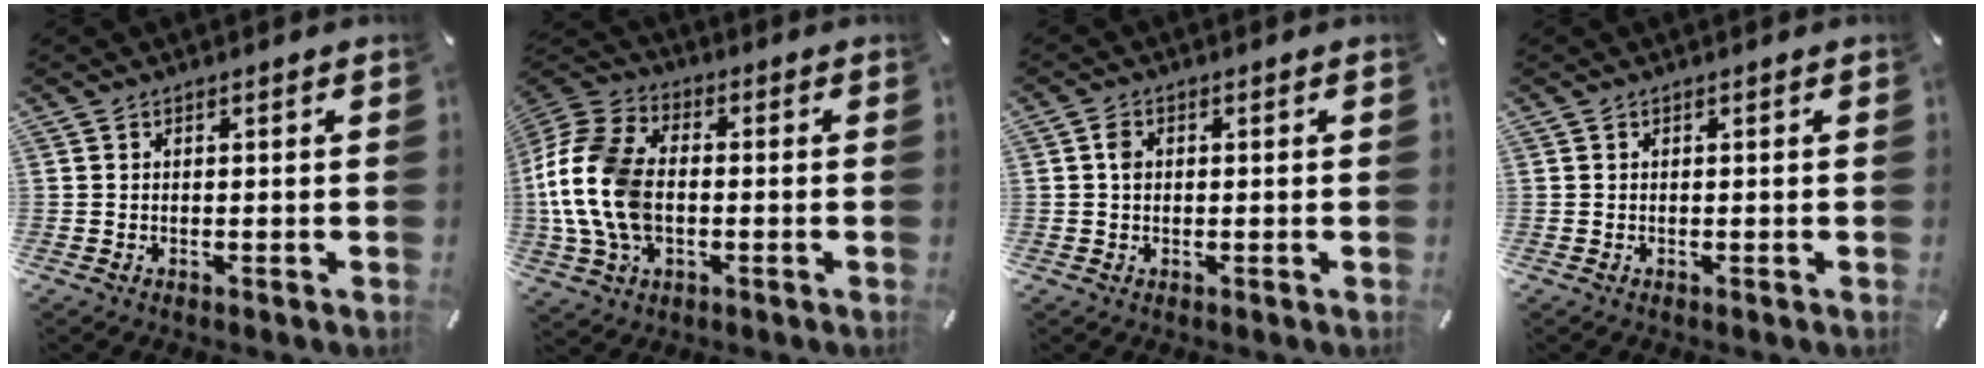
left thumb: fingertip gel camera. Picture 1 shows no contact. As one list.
[{"total": 17.0, "force": [-1.9, 11.7, 12.2], "torque": [-0.274, 0.009, -0.034]}, {"total": 2.1, "force": [0.2, 1.6, 1.4], "torque": [-0.030, 0.006, 0.003]}, {"total": 0.0}]